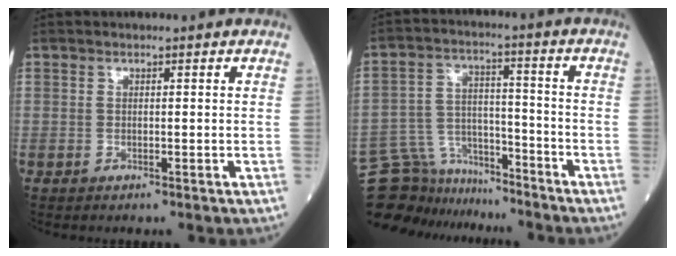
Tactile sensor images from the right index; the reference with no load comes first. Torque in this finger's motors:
{"motor_torque": [-0.30, -0.80, -0.30, -0.21]}